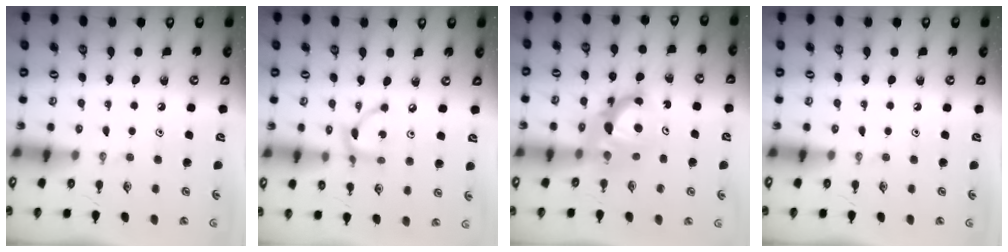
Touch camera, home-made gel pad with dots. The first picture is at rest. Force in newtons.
{"total": 5.6, "press": 5.6, "slide": 0.1}
{"total": 8.4, "press": 8.4, "slide": 0.9}
{"total": 0.0}